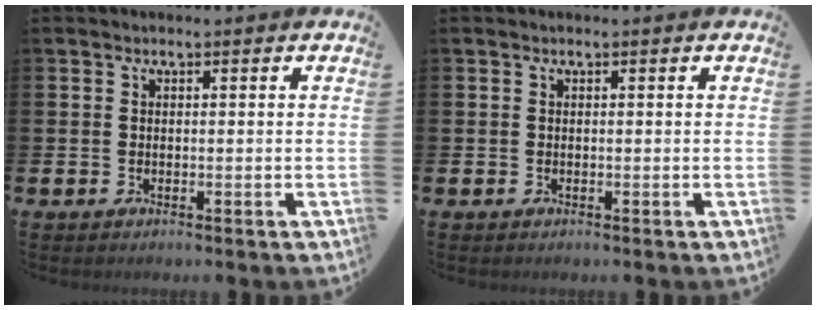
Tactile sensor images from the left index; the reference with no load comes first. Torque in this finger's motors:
{"motor_torque": [-0.02, 0.01, 0.00, 0.00]}